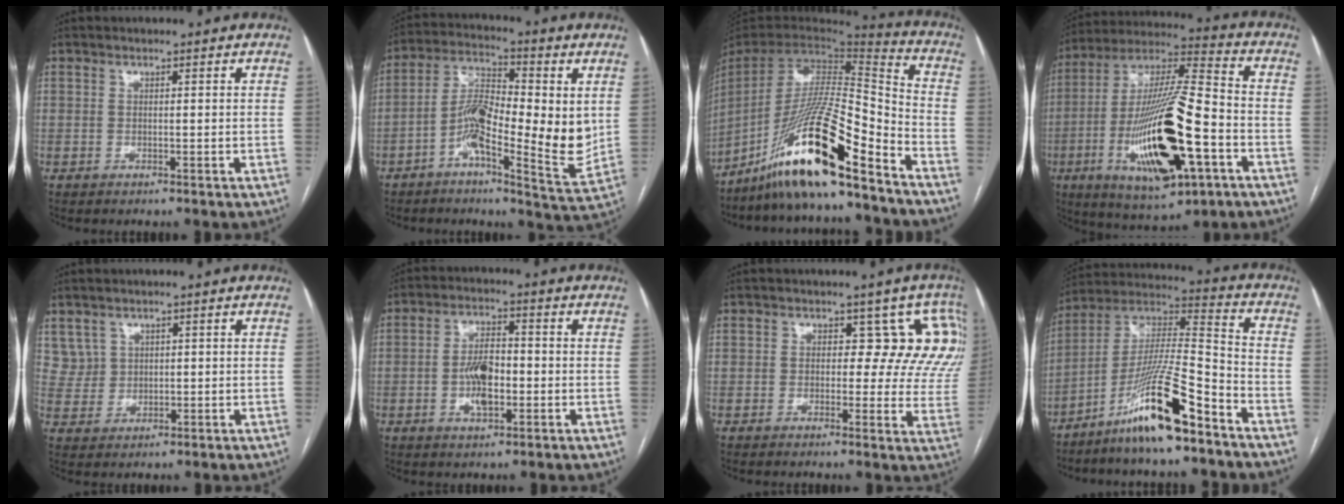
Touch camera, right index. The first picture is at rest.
{"total": 13.6, "force": [-1.0, 3.7, 13.1], "torque": [-0.231, 0.008, -0.023]}
{"total": 21.3, "force": [-15.1, 1.2, 14.9], "torque": [-0.302, -0.015, -0.277]}
{"total": 23.5, "force": [-7.2, 5.0, 21.8], "torque": [-0.434, -0.019, -0.115]}
{"total": 3.7, "force": [2.1, 3.0, 0.0], "torque": [0.007, 0.007, 0.045]}
{"total": 6.6, "force": [-1.4, 2.8, 5.8], "torque": [-0.114, 0.006, -0.024]}
{"total": 9.2, "force": [4.2, 5.4, 6.1], "torque": [-0.039, 0.007, 0.022]}
{"total": 16.0, "force": [-10.4, 0.9, 12.1], "torque": [-0.237, -0.005, -0.189]}